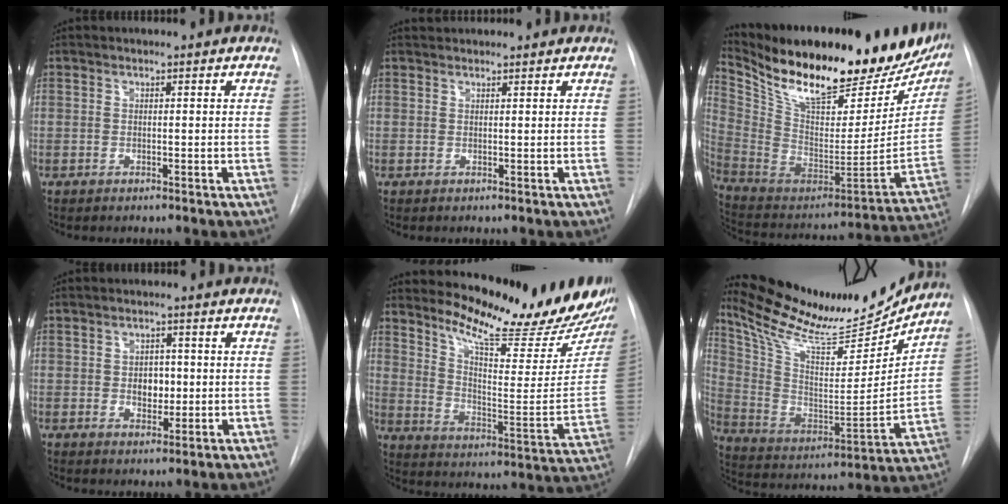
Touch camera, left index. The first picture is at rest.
{"total": 3.0, "force": [2.9, 0.5, 0.4], "torque": [-0.007, 0.032, 0.042]}
{"total": 32.8, "force": [25.2, 10.1, 18.3], "torque": [-0.314, -0.024, 0.376]}
{"total": 3.4, "force": [0.1, 2.5, 2.4], "torque": [-0.031, 0.002, 0.006]}
{"total": 22.3, "force": [19.4, 3.3, 10.6], "torque": [-0.160, -0.093, 0.262]}
{"total": 22.9, "force": [20.6, 3.8, 9.3], "torque": [-0.172, -0.033, 0.332]}